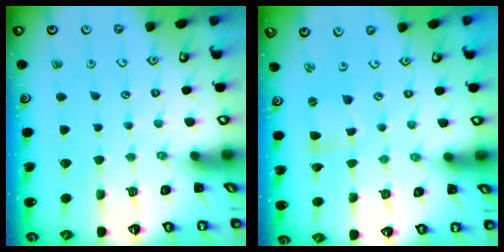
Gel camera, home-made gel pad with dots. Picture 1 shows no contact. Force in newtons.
{"total": 0.0}